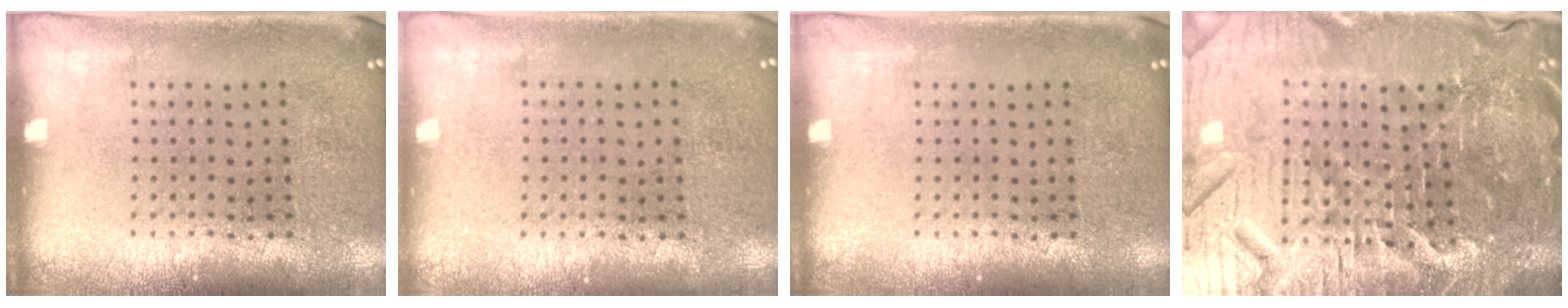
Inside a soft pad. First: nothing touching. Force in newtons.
{"total": 0.0}
{"total": 0.0}
{"total": 6.1, "press": 5.6, "slide": 2.3}